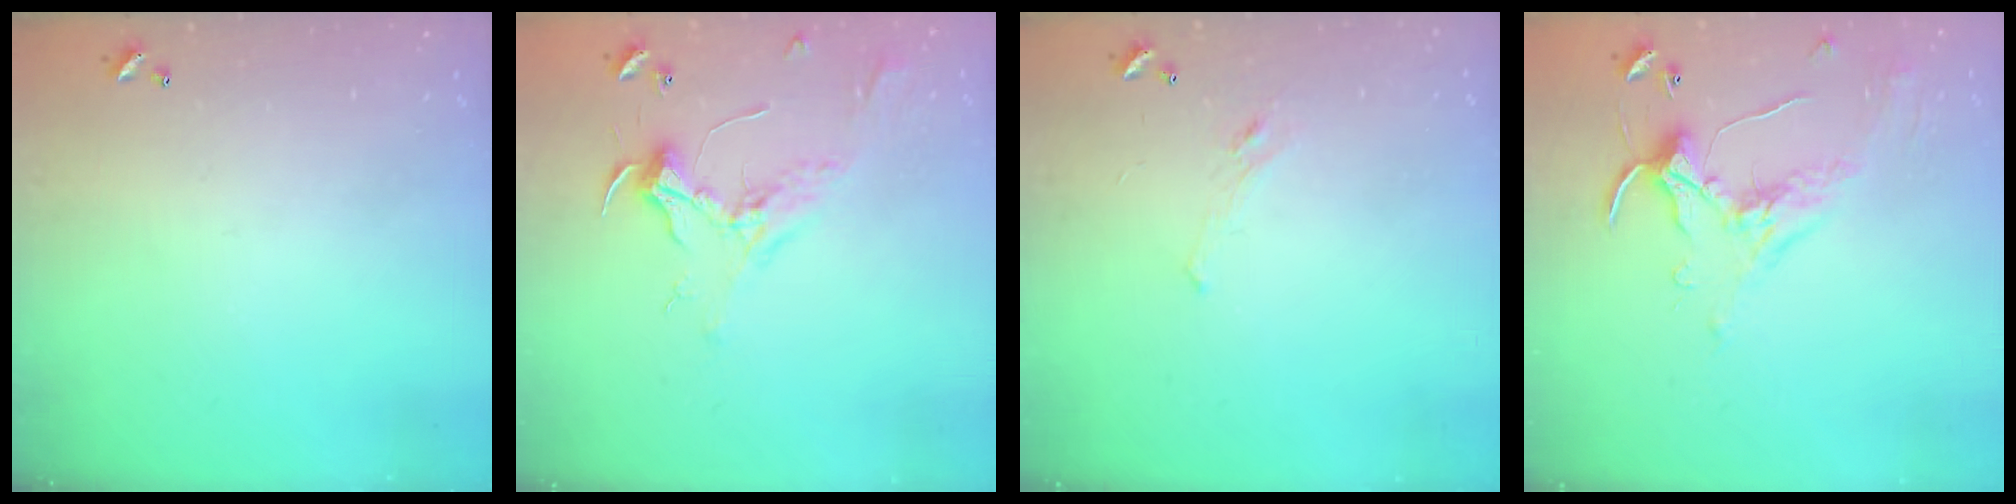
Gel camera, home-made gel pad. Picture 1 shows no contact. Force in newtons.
{"total": 2.3, "press": 2.2, "slide": 0.7}
{"total": 1.2, "press": 0.8, "slide": 0.9}
{"total": 1.2, "press": 0.6, "slide": 1.1}